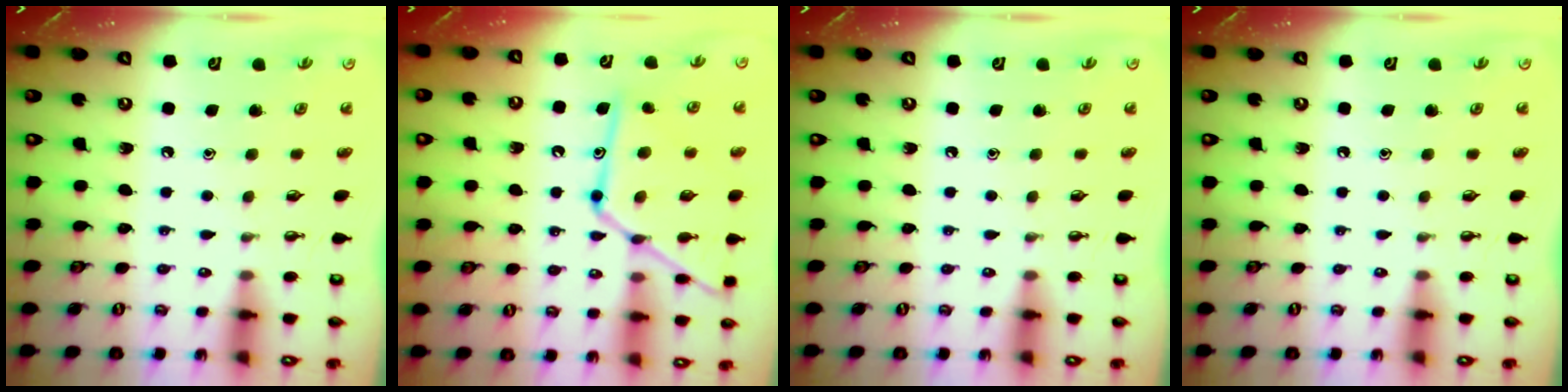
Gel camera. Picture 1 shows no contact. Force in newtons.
{"total": 17.0, "press": 16.9, "slide": 1.2}
{"total": 0.0}
{"total": 0.0}